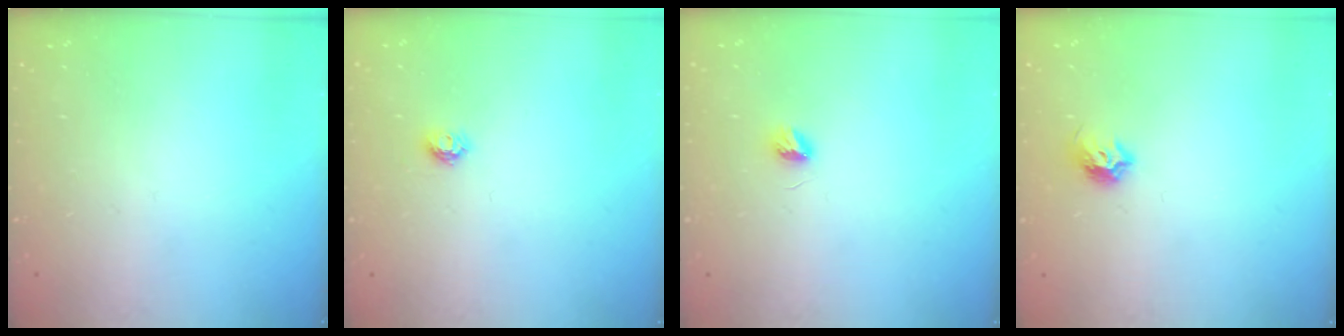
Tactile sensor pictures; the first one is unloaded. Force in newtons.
{"total": 4.6, "press": 4.6, "slide": 0.5}
{"total": 3.4, "press": 3.4, "slide": 0.4}
{"total": 5.1, "press": 5.0, "slide": 1.0}